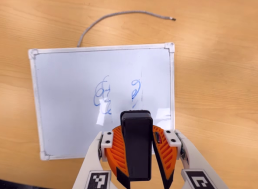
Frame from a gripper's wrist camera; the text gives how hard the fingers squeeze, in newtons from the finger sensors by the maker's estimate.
{"total": 12.5, "left": 10.5, "right": 14.6}